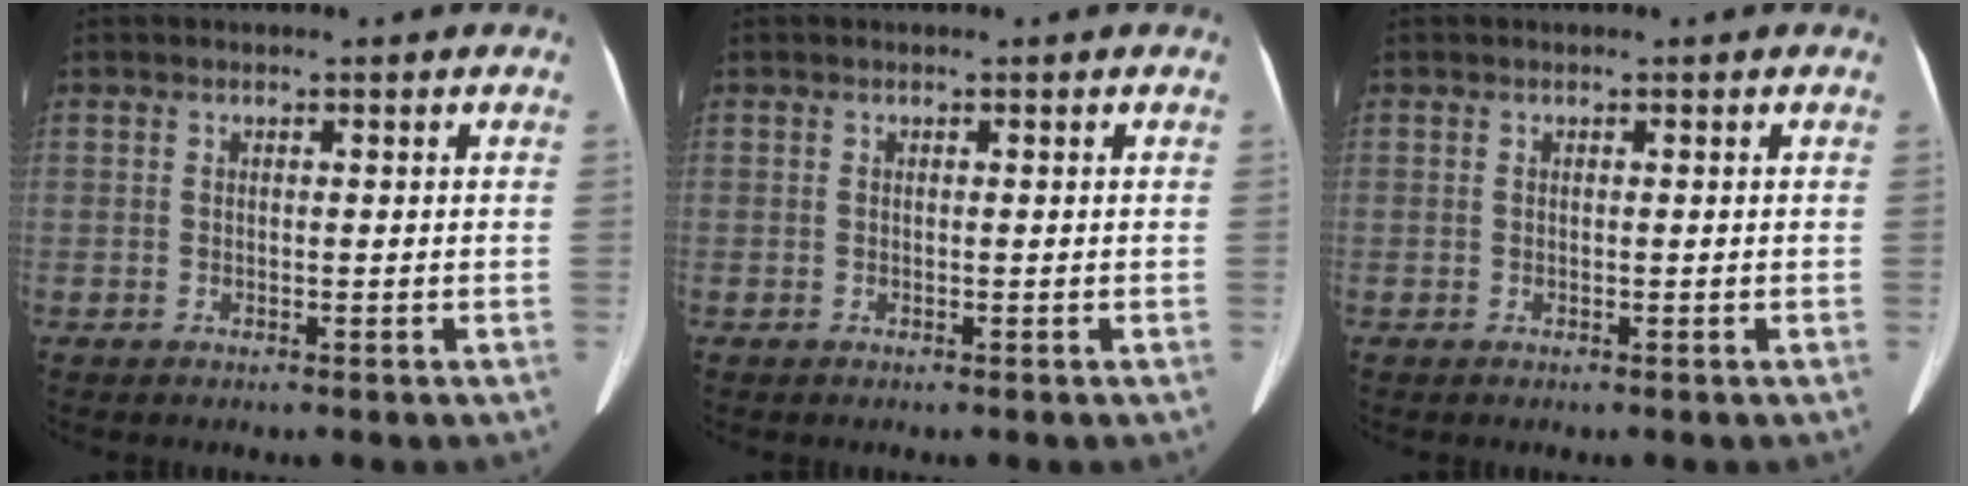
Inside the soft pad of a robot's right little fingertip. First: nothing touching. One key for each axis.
{"total": 0.0}
{"total": 0.0}